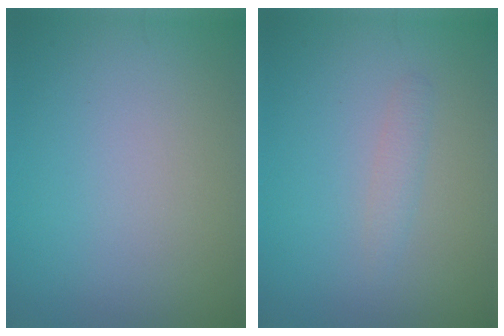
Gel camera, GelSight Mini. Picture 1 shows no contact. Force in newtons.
{"total": 1.1, "press": 1.1, "slide": 0.0}